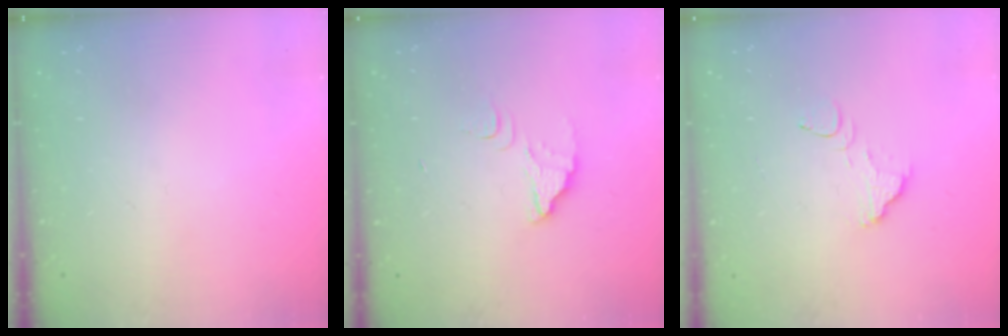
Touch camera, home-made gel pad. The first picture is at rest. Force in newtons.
{"total": 3.5, "press": 3.5, "slide": 0.2}
{"total": 2.9, "press": 2.9, "slide": 0.1}